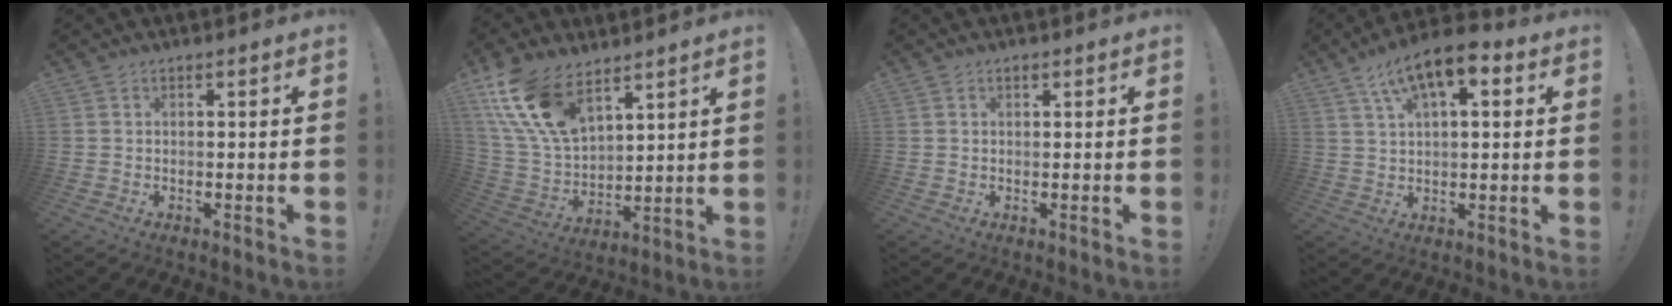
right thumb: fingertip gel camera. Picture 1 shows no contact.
{"total": 17.7, "force": [11.0, 9.1, 10.4], "torque": [-0.231, -0.066, 0.208]}
{"total": 0.8, "force": [0.5, 0.4, 0.4], "torque": [-0.003, -0.001, 0.008]}
{"total": 11.2, "force": [5.6, 4.4, 8.6], "torque": [-0.137, -0.021, 0.101]}